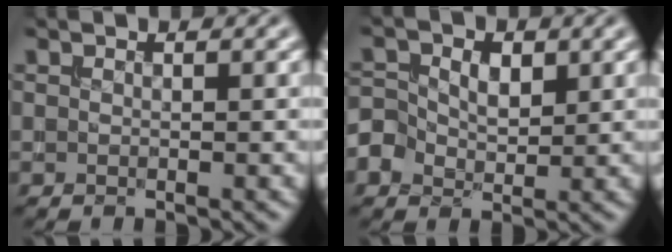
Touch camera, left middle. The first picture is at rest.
{"total": 4.0, "force": [0.2, 3.1, 2.5], "torque": [-0.050, 0.008, 0.003]}